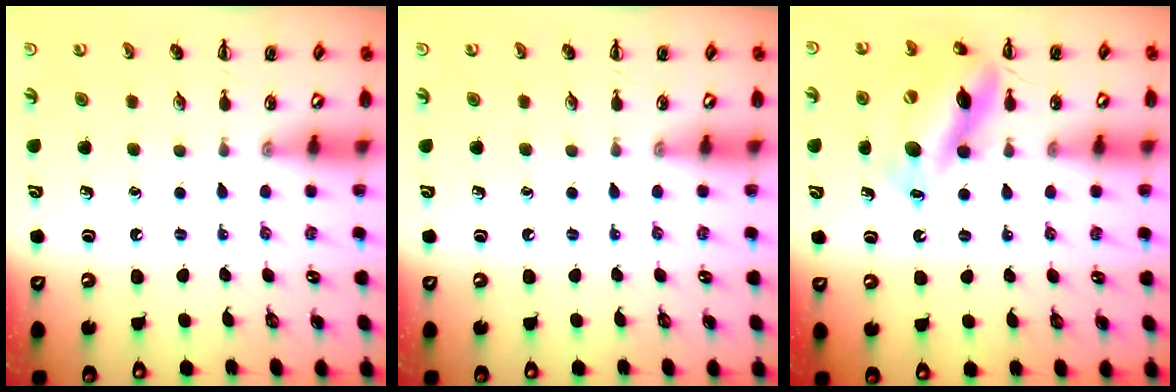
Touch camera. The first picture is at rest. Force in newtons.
{"total": 0.0}
{"total": 14.4, "press": 14.3, "slide": 1.7}